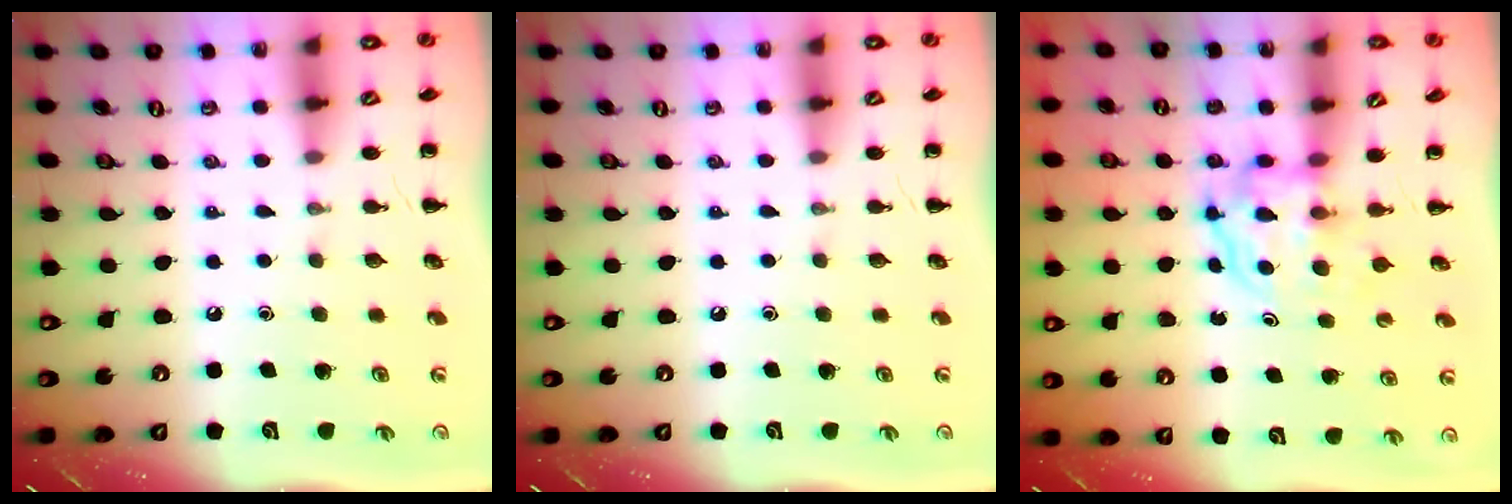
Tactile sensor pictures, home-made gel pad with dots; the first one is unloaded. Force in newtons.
{"total": 0.0}
{"total": 3.7, "press": 3.7, "slide": 0.2}